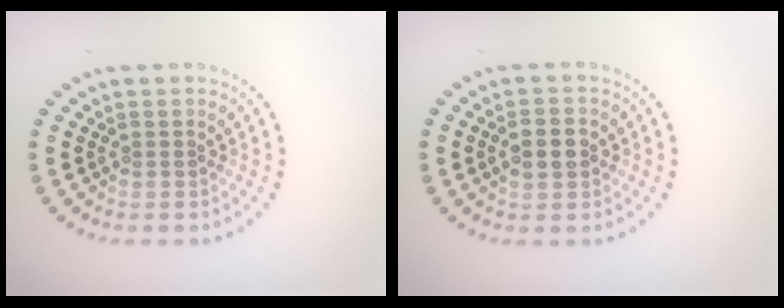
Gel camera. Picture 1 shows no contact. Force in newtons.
{"total": 2.7, "press": 2.7, "slide": 0.1}